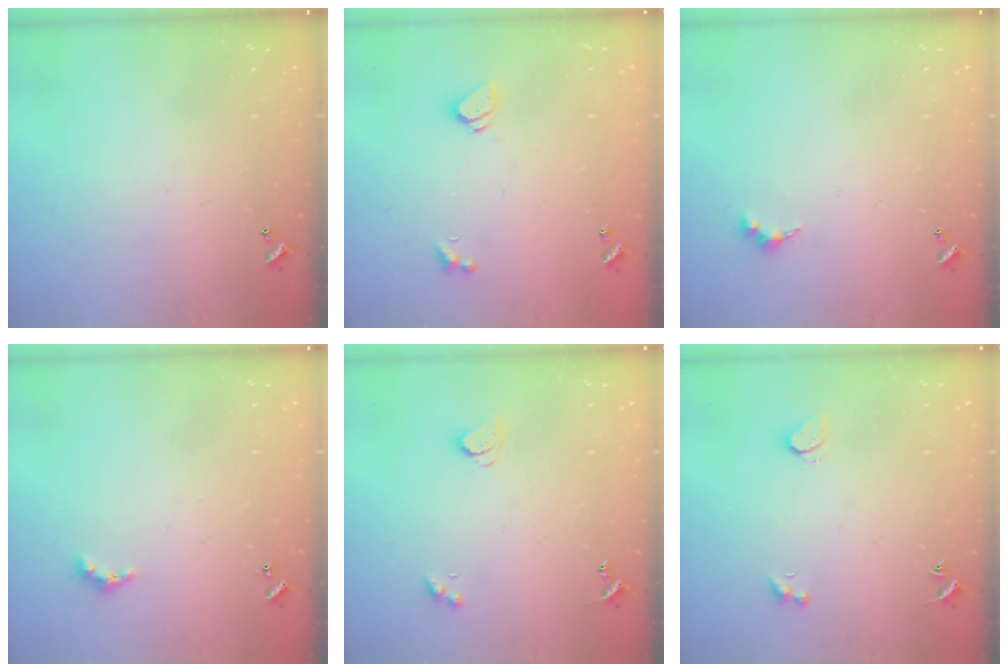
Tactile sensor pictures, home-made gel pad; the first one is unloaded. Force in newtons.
{"total": 1.7, "press": 1.6, "slide": 0.5}
{"total": 3.0, "press": 2.9, "slide": 0.5}
{"total": 2.4, "press": 2.3, "slide": 0.5}
{"total": 2.3, "press": 2.2, "slide": 0.7}
{"total": 2.0, "press": 1.9, "slide": 0.5}